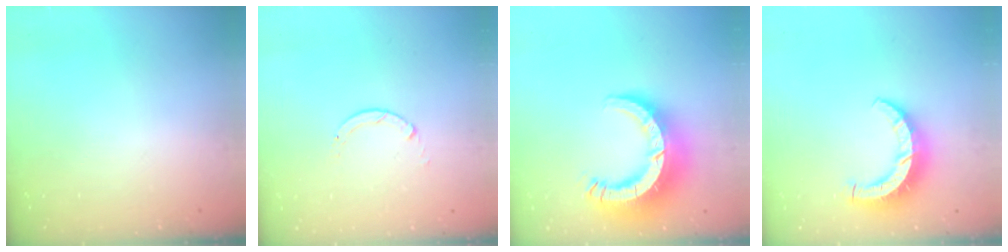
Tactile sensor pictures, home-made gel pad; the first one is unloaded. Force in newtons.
{"total": 0.8, "press": 0.7, "slide": 0.1}
{"total": 15.8, "press": 15.7, "slide": 1.6}
{"total": 9.0, "press": 8.9, "slide": 1.0}